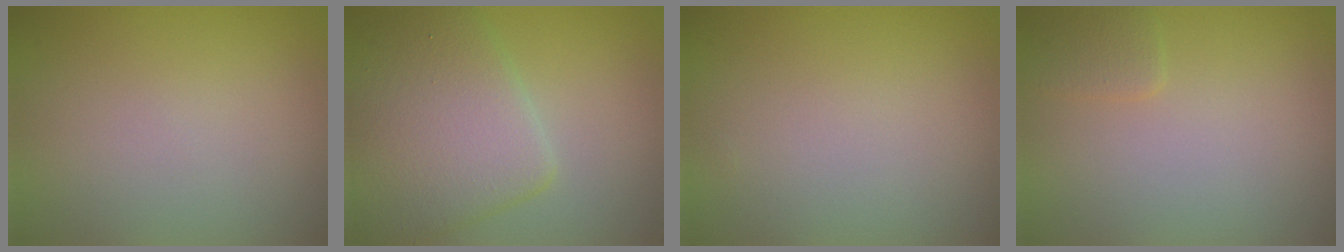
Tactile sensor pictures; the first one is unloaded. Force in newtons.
{"total": 6.9, "press": 6.9, "slide": 0.2}
{"total": 0.0}
{"total": 1.2, "press": 1.2, "slide": 0.1}